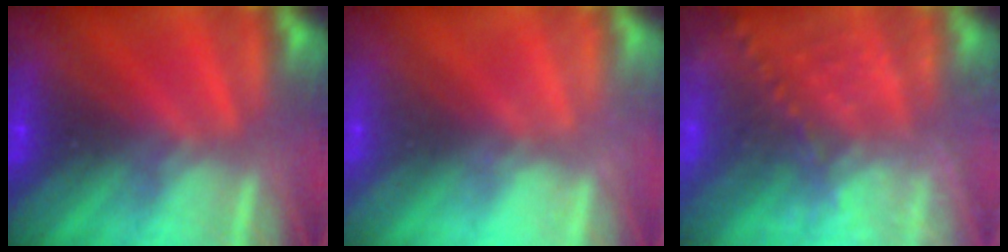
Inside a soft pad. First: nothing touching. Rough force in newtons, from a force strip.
{"total": 2.3}
{"total": 7.3}